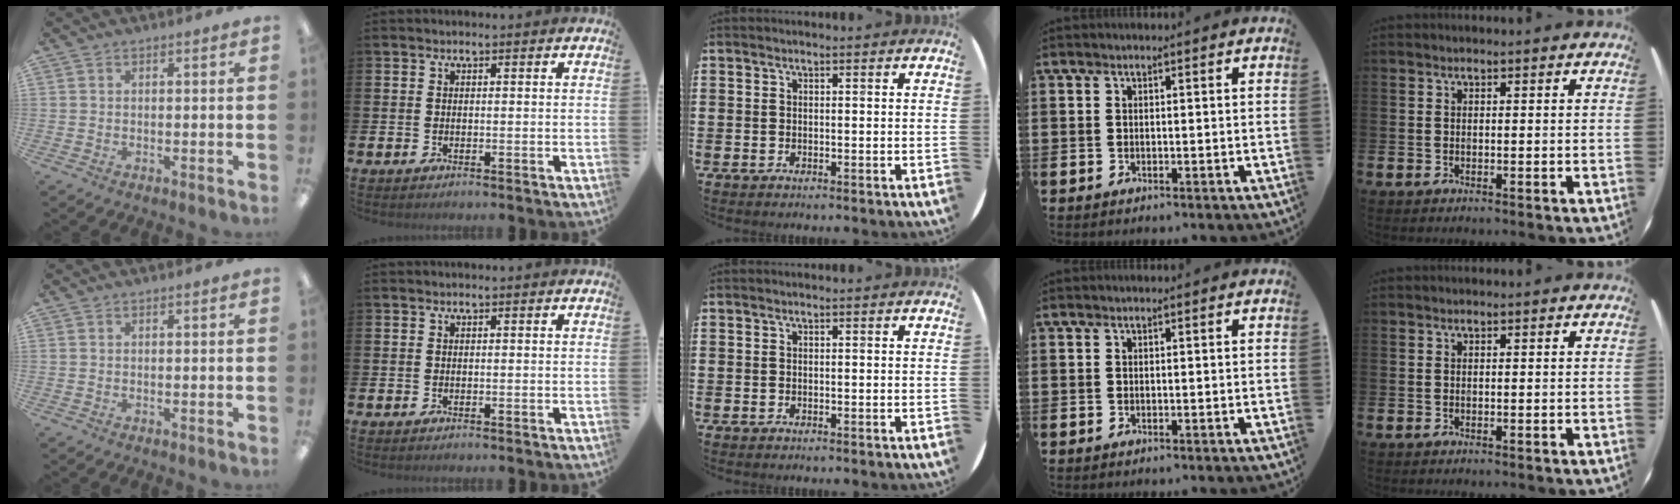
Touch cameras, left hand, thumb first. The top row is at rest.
{}